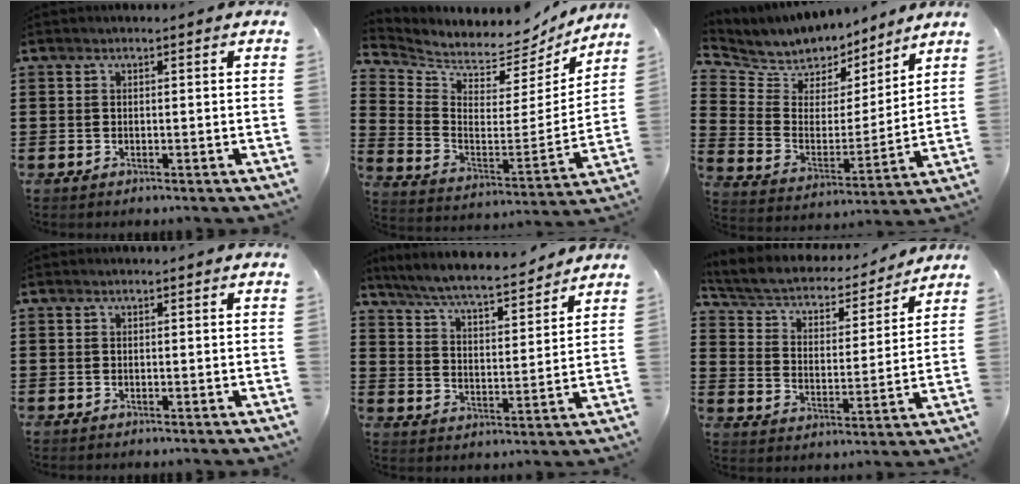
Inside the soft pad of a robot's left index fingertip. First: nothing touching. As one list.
[{"total": 4.8, "force": [4.6, 1.1, -0.2], "torque": [-0.034, -0.054, 0.077]}, {"total": 6.1, "force": [5.3, 2.9, -0.3], "torque": [-0.041, -0.043, 0.094]}, {"total": 0.0}, {"total": 6.2, "force": [5.8, 0.2, 2.2], "torque": [-0.067, -0.037, 0.098]}, {"total": 3.7, "force": [3.2, 1.3, 1.3], "torque": [-0.047, -0.026, 0.047]}]